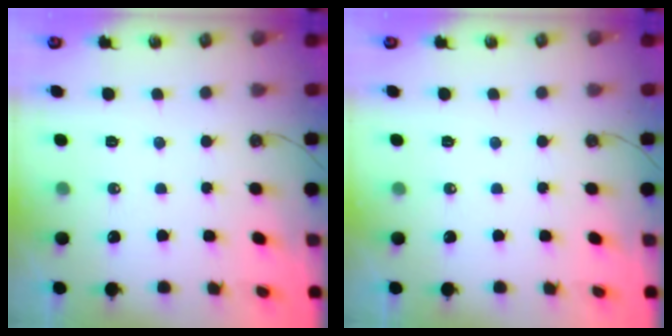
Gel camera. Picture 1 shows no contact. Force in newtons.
{"total": 0.0}